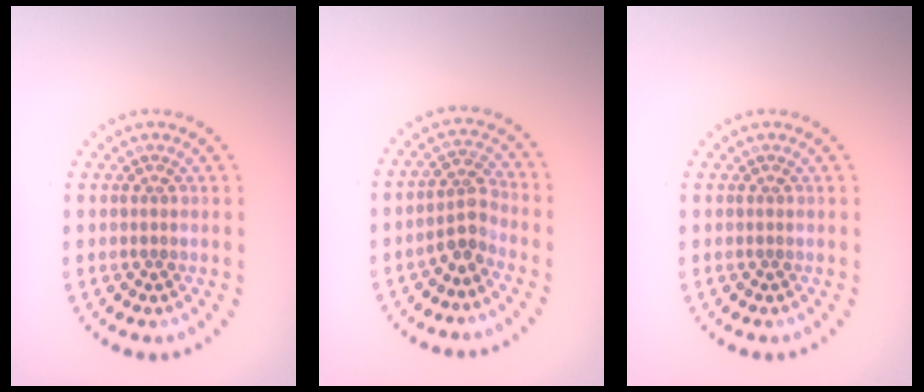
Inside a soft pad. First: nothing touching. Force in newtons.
{"total": 2.6, "press": 2.0, "slide": 1.6}
{"total": 0.0}